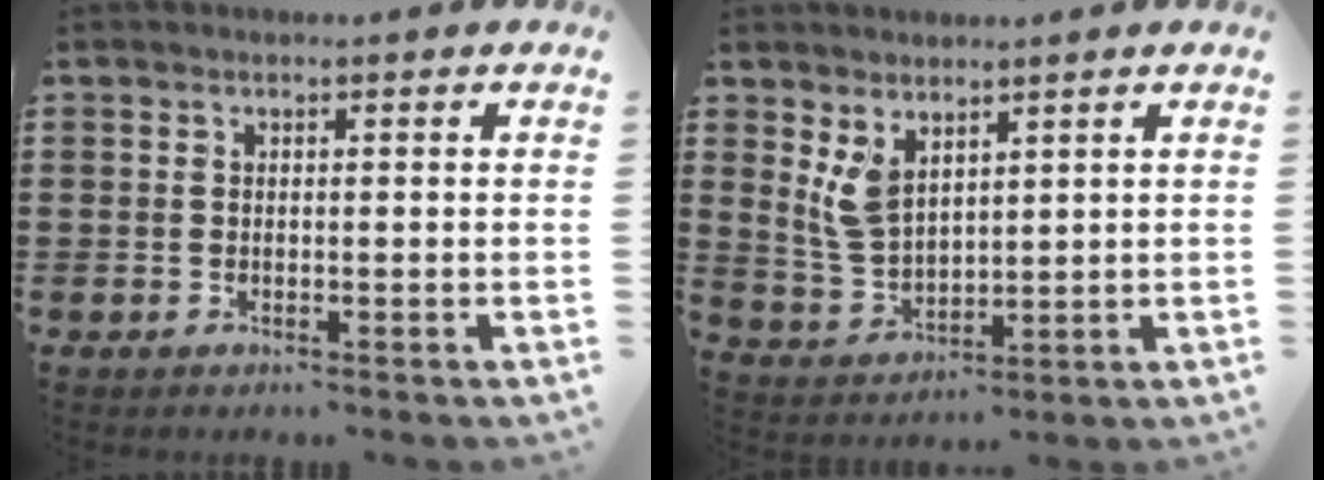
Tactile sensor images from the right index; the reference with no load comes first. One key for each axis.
{"total": 5.1, "fx": 2.8, "fy": 2.6, "fz": 3.4, "tx": -0.089, "ty": -0.006, "tz": 0.049}